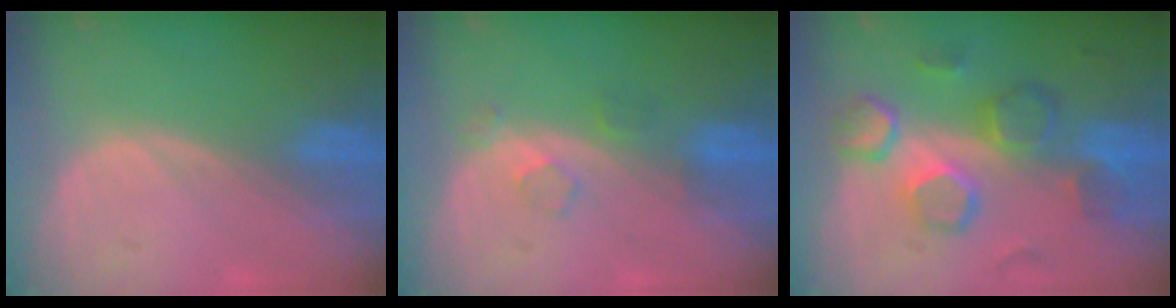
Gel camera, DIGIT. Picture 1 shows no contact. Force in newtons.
{"total": 2.5, "press": 2.5, "slide": 0.3}
{"total": 10.2, "press": 9.1, "slide": 4.6}